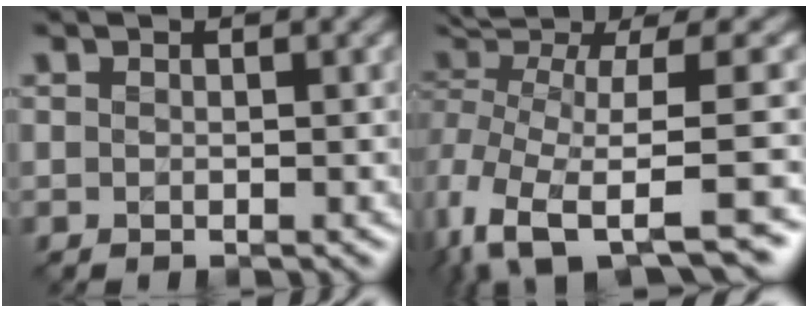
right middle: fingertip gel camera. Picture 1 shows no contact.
{"total": 10.4, "force": [-2.6, 3.7, 9.4], "torque": [-0.190, -0.004, -0.020]}